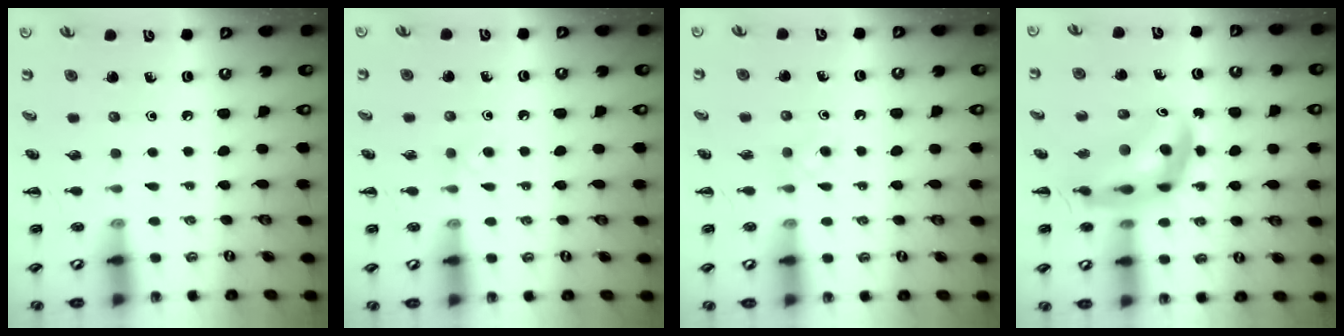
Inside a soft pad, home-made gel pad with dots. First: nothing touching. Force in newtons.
{"total": 3.0, "press": 2.6, "slide": 1.4}
{"total": 2.7, "press": 2.5, "slide": 1.1}
{"total": 11.4, "press": 10.9, "slide": 3.3}